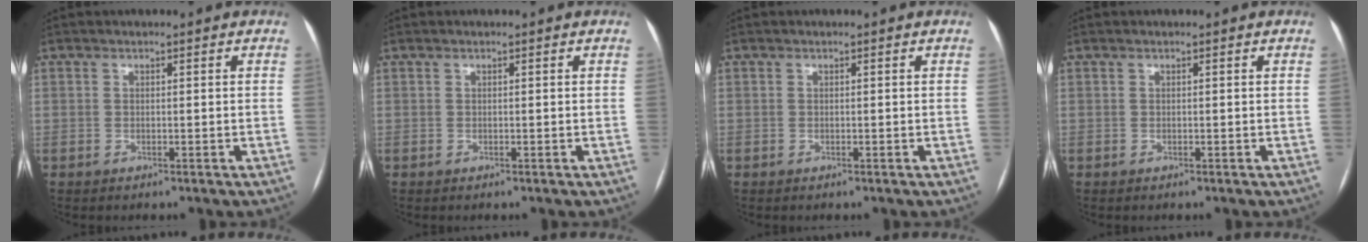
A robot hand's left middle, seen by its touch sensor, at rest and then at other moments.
{"total": 0.0}
{"total": 0.0}
{"total": 0.0}